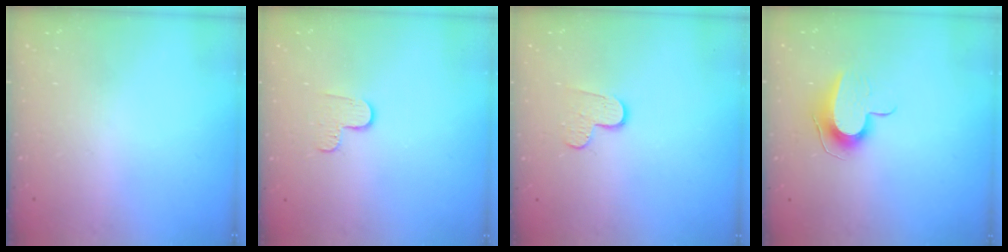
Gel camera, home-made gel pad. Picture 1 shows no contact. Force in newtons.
{"total": 5.4, "press": 5.4, "slide": 0.5}
{"total": 7.9, "press": 7.9, "slide": 0.5}
{"total": 9.2, "press": 9.2, "slide": 0.5}